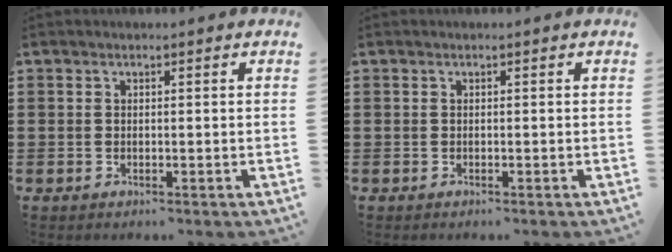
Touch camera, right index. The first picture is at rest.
{"total": 0.0}